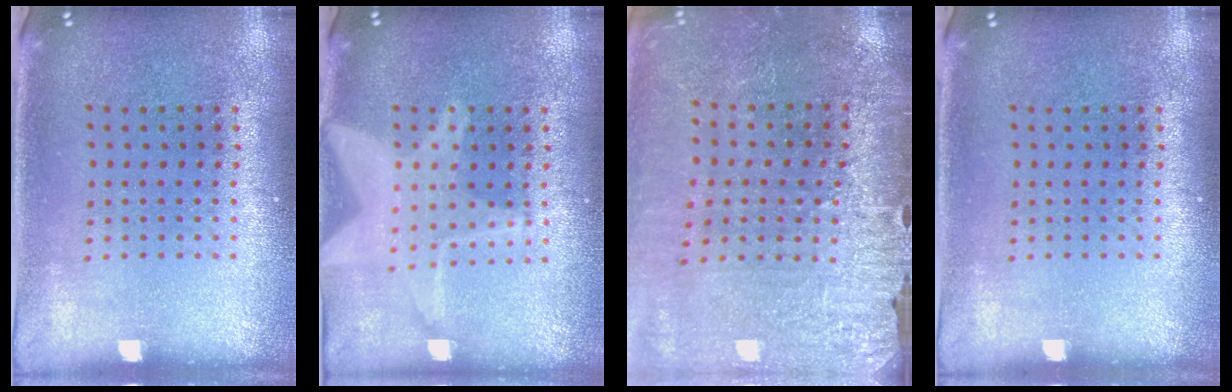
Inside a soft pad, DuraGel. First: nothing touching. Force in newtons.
{"total": 3.1, "press": 3.1, "slide": 0.4}
{"total": 3.0, "press": 3.0, "slide": 0.3}
{"total": 0.0}